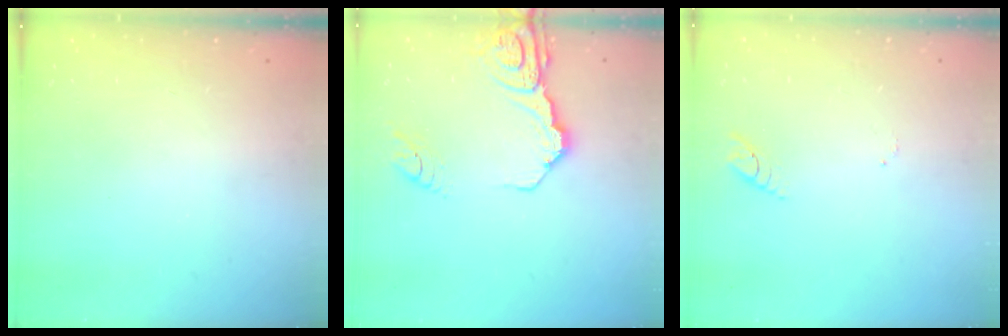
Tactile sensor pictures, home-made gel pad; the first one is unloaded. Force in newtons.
{"total": 13.8, "press": 13.7, "slide": 1.5}
{"total": 2.6, "press": 2.6, "slide": 0.3}